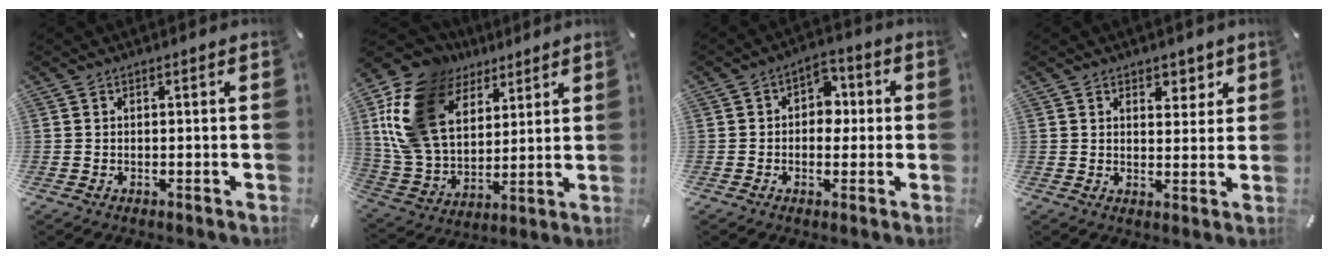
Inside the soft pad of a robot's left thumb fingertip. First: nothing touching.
{"total": 19.3, "force": [8.1, 14.1, 10.4], "torque": [-0.233, -0.029, 0.152]}
{"total": 6.3, "force": [-0.1, 5.0, 3.9], "torque": [-0.046, 0.005, -0.008]}
{"total": 4.2, "force": [2.5, 3.2, 0.9], "torque": [0.011, -0.017, 0.037]}